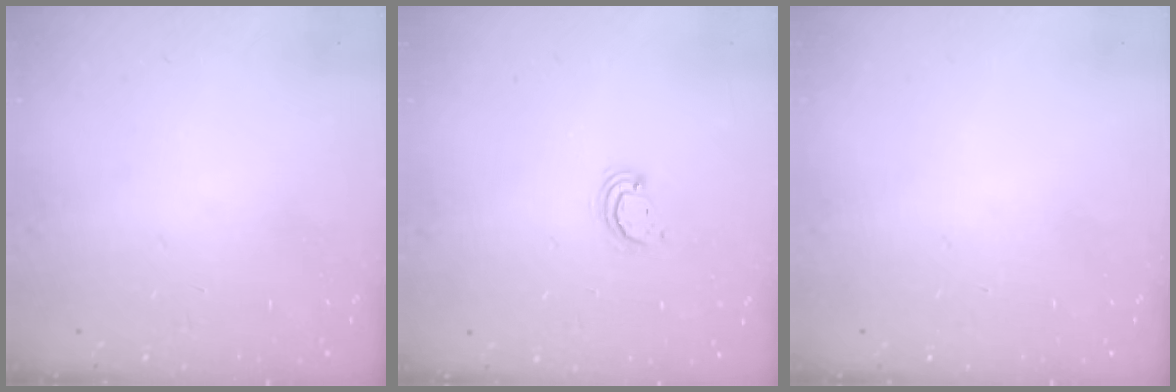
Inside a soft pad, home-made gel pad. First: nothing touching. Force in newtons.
{"total": 2.6, "press": 2.6, "slide": 0.3}
{"total": 0.0}